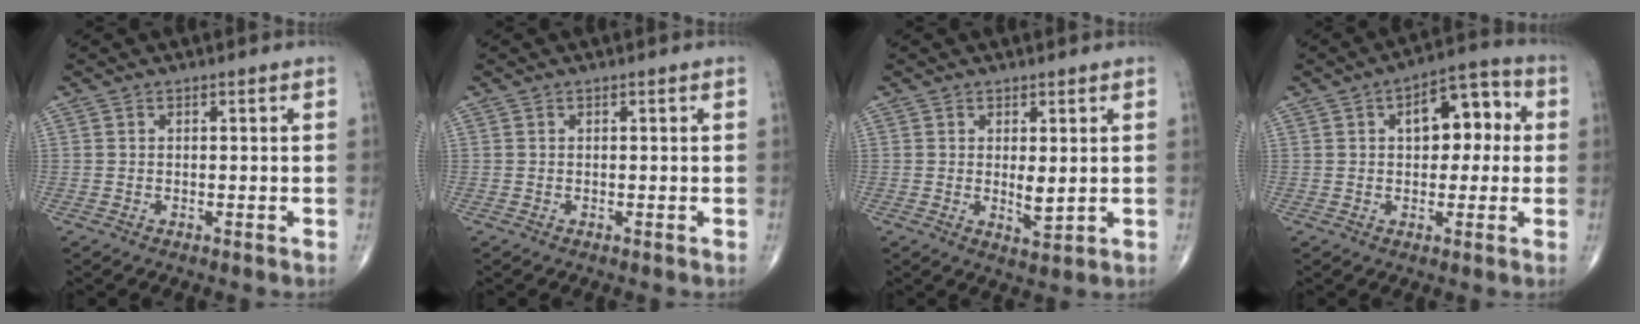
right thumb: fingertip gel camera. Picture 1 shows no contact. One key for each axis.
{"total": 0.0}
{"total": 3.4, "fx": 0.4, "fy": 1.2, "fz": 3.2, "tx": -0.048, "ty": -0.013, "tz": 0.012}
{"total": 10.4, "fx": 2.0, "fy": 5.8, "fz": 8.4, "tx": -0.082, "ty": 0.024, "tz": 0.021}